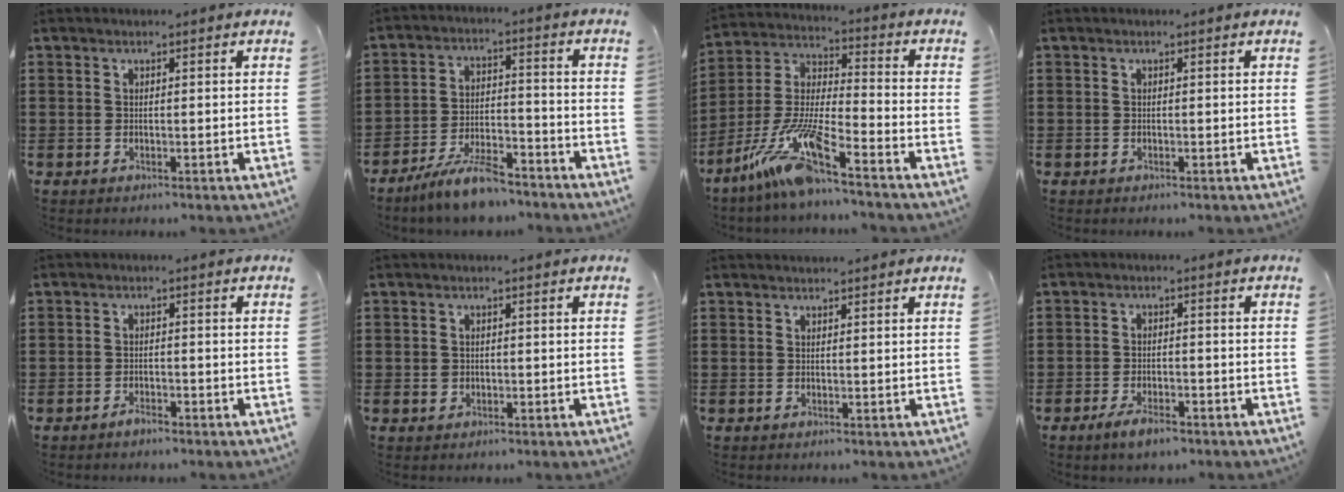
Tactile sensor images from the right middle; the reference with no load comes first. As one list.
[{"total": 8.2, "force": [-7.0, 1.7, 3.9], "torque": [-0.080, 0.007, -0.132]}, {"total": 12.1, "force": [-9.2, 0.4, 7.9], "torque": [-0.187, -0.012, -0.188]}, {"total": 0.0}, {"total": 1.6, "force": [-1.3, 0.6, 0.6], "torque": [-0.014, -0.002, -0.027]}, {"total": 1.2, "force": [-0.1, 1.1, 0.4], "torque": [-0.011, 0.008, -0.005]}, {"total": 1.0, "force": [1.0, -0.1, -0.1], "torque": [-0.001, -0.002, 0.020]}, {"total": 3.2, "force": [-2.4, 1.1, 1.9], "torque": [-0.038, 0.002, -0.046]}]